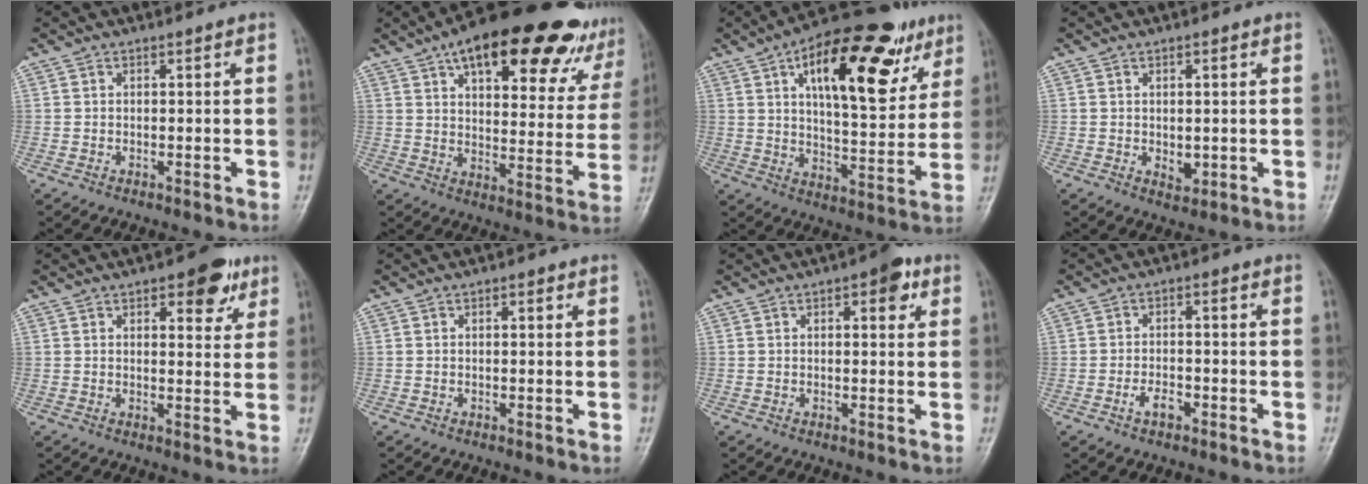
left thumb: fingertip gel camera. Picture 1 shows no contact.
{"total": 28.0, "force": [17.8, 10.4, 18.9], "torque": [-0.237, -0.025, 0.242]}
{"total": 23.7, "force": [10.7, 10.2, 18.5], "torque": [-0.236, -0.016, 0.162]}
{"total": 3.2, "force": [-0.1, 2.1, 2.4], "torque": [-0.024, -0.005, 0.003]}
{"total": 7.4, "force": [4.0, 3.4, 5.1], "torque": [-0.035, -0.013, 0.045]}
{"total": 1.0, "force": [0.4, 0.5, 0.7], "torque": [-0.006, 0.003, 0.002]}
{"total": 4.6, "force": [2.1, 2.1, 3.6], "torque": [-0.029, 0.001, 0.018]}
{"total": 3.3, "force": [-1.8, 1.7, 2.1], "torque": [-0.032, 0.018, -0.033]}